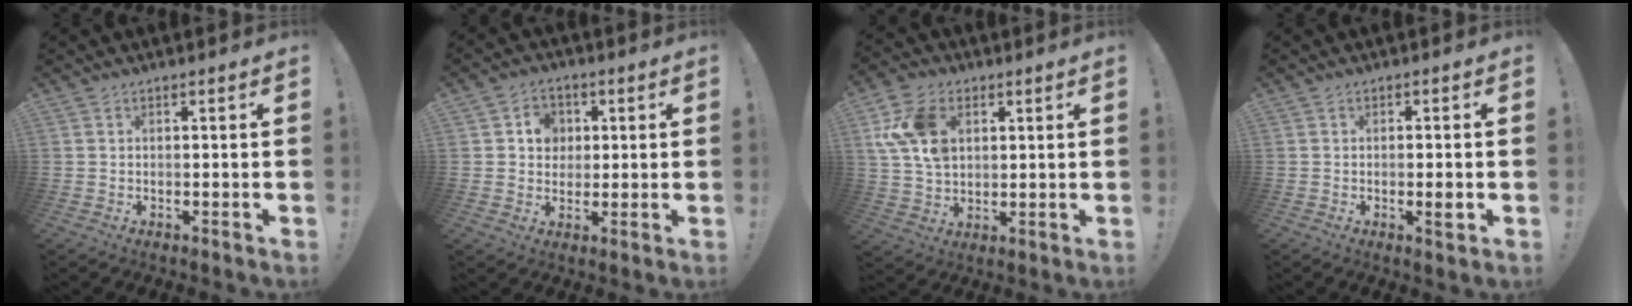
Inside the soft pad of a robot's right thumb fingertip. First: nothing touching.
{"total": 7.6, "force": [1.9, 6.9, 2.6], "torque": [-0.029, -0.006, 0.038]}
{"total": 14.6, "force": [4.7, 10.4, 9.0], "torque": [-0.156, -0.009, 0.094]}
{"total": 2.9, "force": [-0.9, 0.4, 2.8], "torque": [-0.038, 0.001, -0.016]}